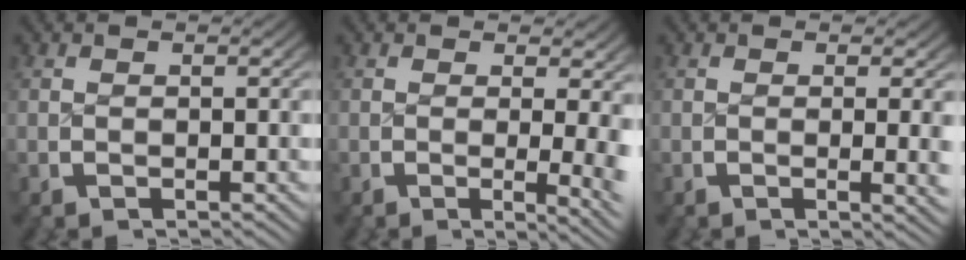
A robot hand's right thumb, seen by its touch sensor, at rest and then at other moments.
{"total": 3.8, "force": [-0.5, 1.3, 3.6], "torque": [-0.047, -0.017, -0.006]}
{"total": 2.6, "force": [-0.1, 0.6, 2.5], "torque": [-0.030, -0.003, -0.002]}